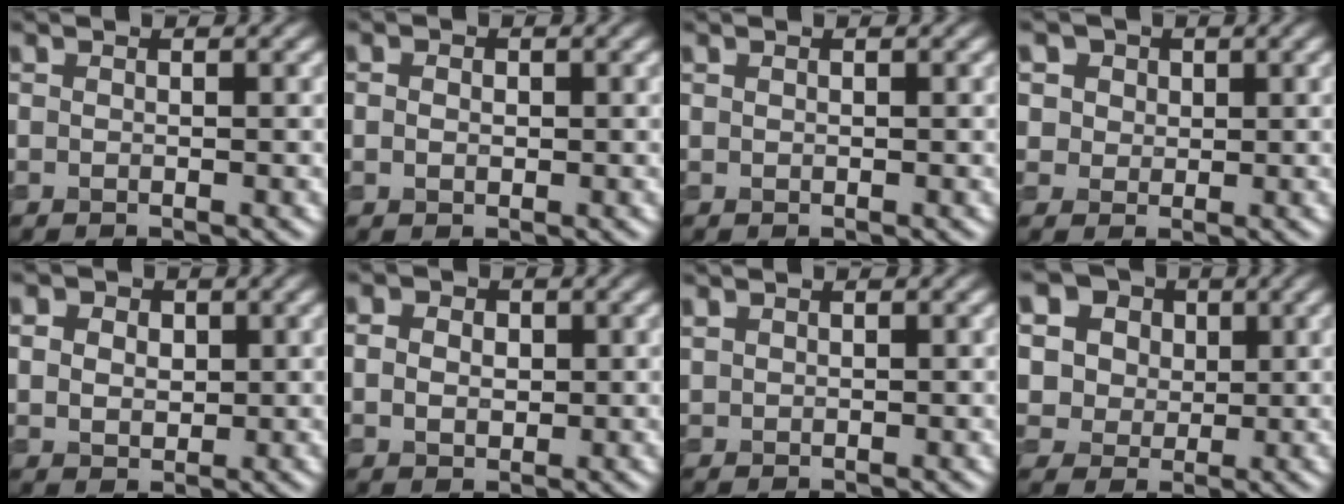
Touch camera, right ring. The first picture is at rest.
{"total": 1.1, "force": [0.1, 0.9, 0.7], "torque": [-0.012, 0.002, 0.000]}
{"total": 0.0}
{"total": 5.0, "force": [2.6, 3.7, 2.2], "torque": [-0.037, 0.007, 0.027]}
{"total": 5.1, "force": [2.3, 3.7, 2.5], "torque": [-0.055, 0.017, 0.022]}
{"total": 3.0, "force": [0.8, 2.3, 1.8], "torque": [-0.031, 0.013, 0.000]}
{"total": 0.7, "force": [0.6, 0.3, 0.1], "torque": [-0.005, 0.000, 0.018]}
{"total": 11.7, "force": [5.6, 9.0, 5.0], "torque": [-0.124, 0.027, 0.085]}